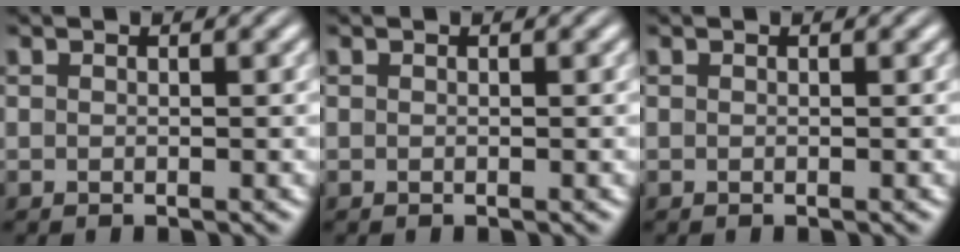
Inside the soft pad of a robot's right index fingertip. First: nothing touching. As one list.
[{"total": 0.0}, {"total": 0.0}]